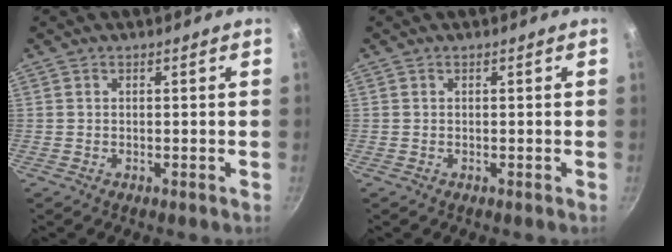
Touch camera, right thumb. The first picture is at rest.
{"total": 0.0}